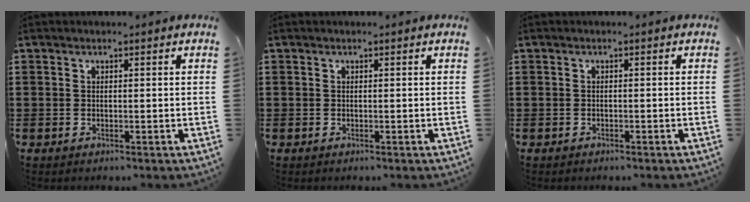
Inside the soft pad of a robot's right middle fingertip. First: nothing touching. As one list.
[{"total": 0.0}, {"total": 0.6, "force": [-0.5, 0.3, 0.0], "torque": [0.000, 0.004, -0.013]}]